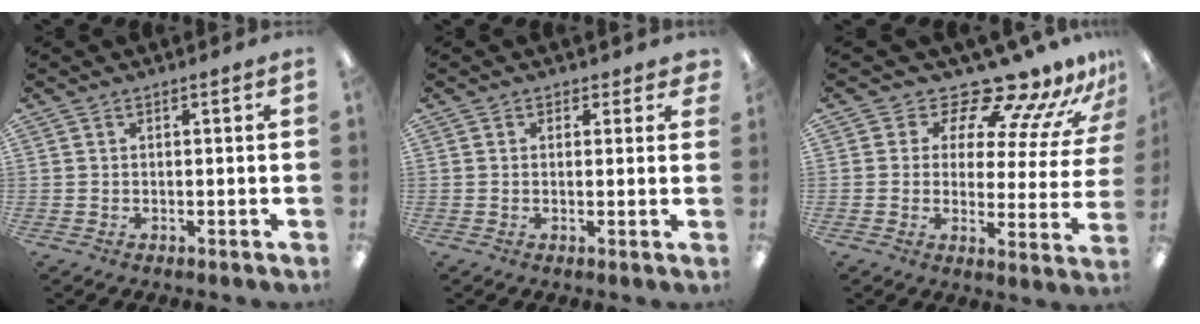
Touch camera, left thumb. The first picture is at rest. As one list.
[{"total": 1.6, "force": [1.1, 1.1, 0.3], "torque": [0.009, -0.004, 0.017]}, {"total": 12.8, "force": [11.6, 2.8, 4.6], "torque": [-0.084, -0.104, 0.200]}]